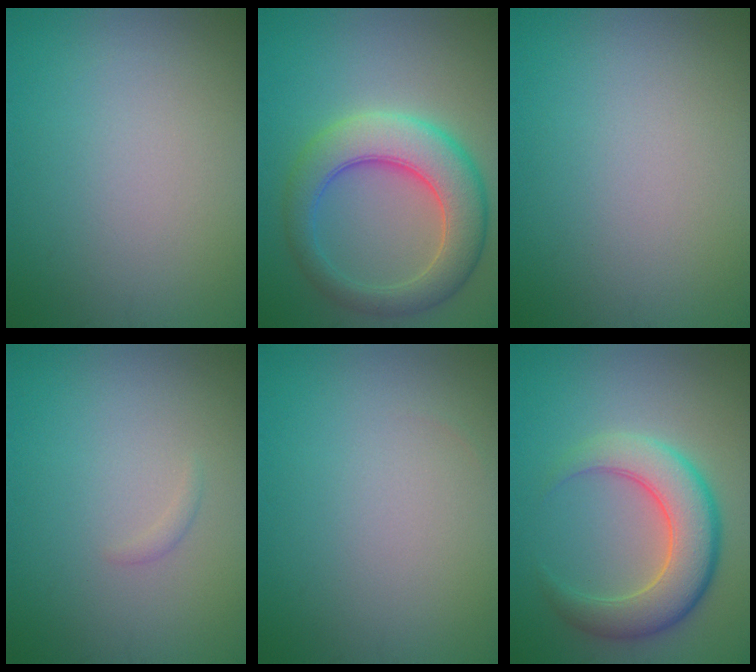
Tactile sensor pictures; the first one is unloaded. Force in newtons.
{"total": 7.1, "press": 7.1, "slide": 0.1}
{"total": 0.0}
{"total": 0.5, "press": 0.5, "slide": 0.0}
{"total": 0.0}
{"total": 6.2, "press": 6.2, "slide": 0.5}